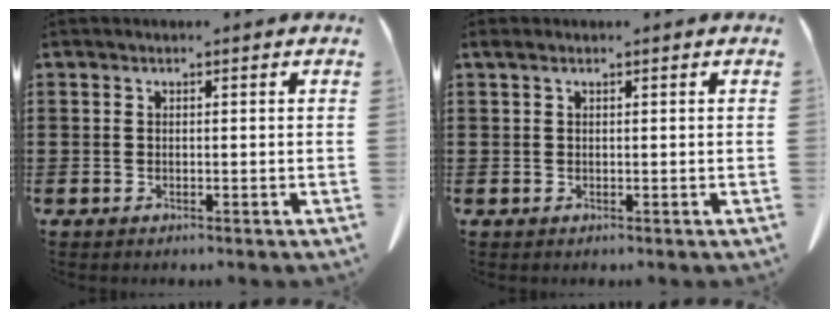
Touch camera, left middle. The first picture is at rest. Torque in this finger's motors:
{"motor_torque": [0.03, 0.08, 0.04, 0.02]}